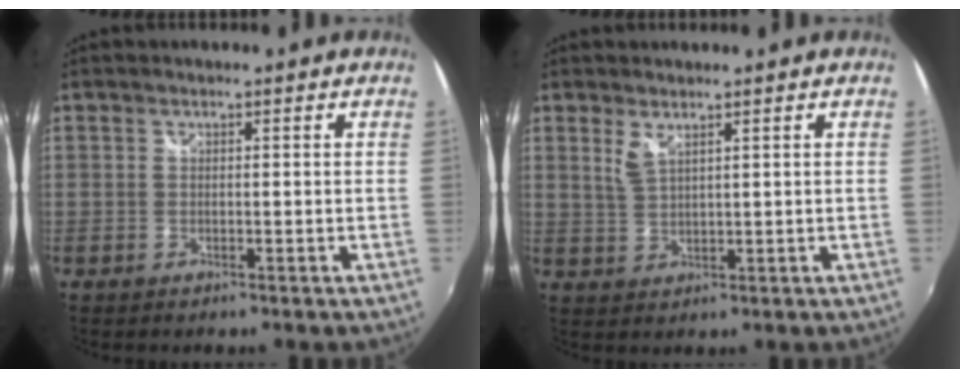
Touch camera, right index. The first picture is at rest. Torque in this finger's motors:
{"motor_torque": [0.09, 0.08, 0.06, 0.04]}